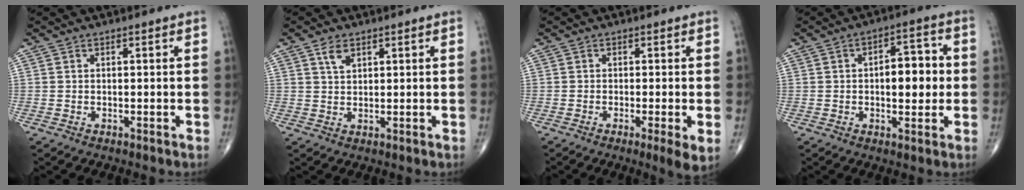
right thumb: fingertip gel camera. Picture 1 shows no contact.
{"total": 2.9, "force": [1.7, 1.5, 1.8], "torque": [-0.026, -0.005, 0.035]}
{"total": 4.1, "force": [-1.1, 0.4, 3.9], "torque": [-0.072, -0.014, -0.021]}
{"total": 8.6, "force": [0.1, 4.3, 7.4], "torque": [-0.083, 0.013, -0.002]}